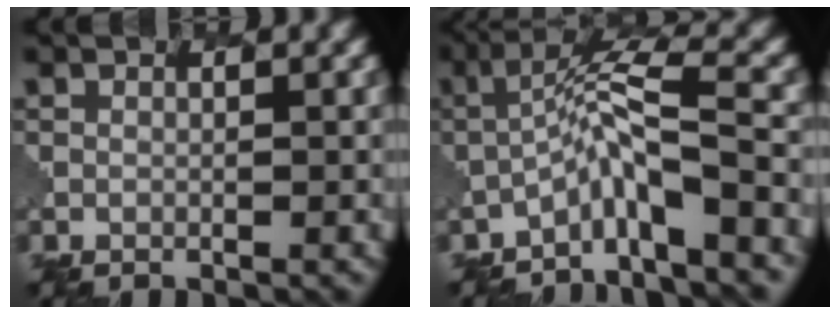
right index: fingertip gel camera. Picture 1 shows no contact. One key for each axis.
{"total": 5.1, "fx": -2.6, "fy": 0.7, "fz": 4.4, "tx": -0.072, "ty": 0.018, "tz": -0.051}